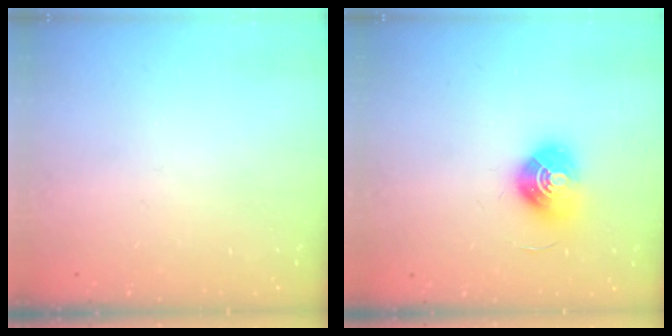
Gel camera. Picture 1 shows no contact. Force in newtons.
{"total": 10.0, "press": 10.0, "slide": 0.4}